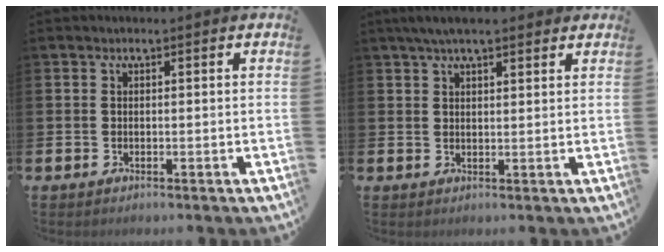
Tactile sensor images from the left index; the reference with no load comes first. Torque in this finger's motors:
{"motor_torque": [1.05, -1.09, 0.50, 0.21]}